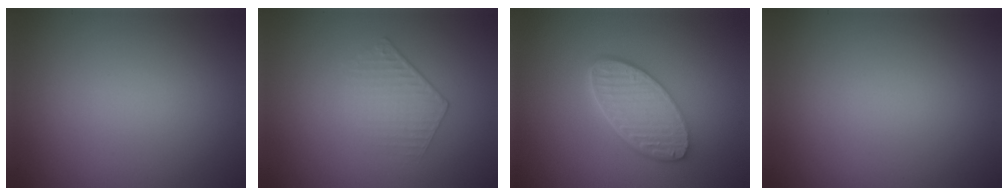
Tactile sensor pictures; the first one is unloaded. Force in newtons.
{"total": 1.5, "press": 0.9, "slide": 1.2}
{"total": 5.5, "press": 4.4, "slide": 3.3}
{"total": 0.0}